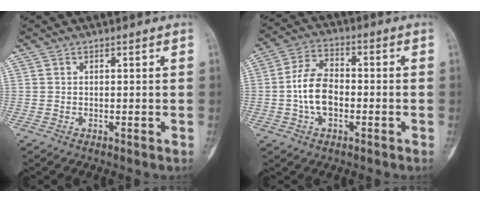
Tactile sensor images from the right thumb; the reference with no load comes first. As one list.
[{"total": 9.2, "force": [-1.6, 5.7, 7.0], "torque": [-0.127, 0.021, -0.037]}]